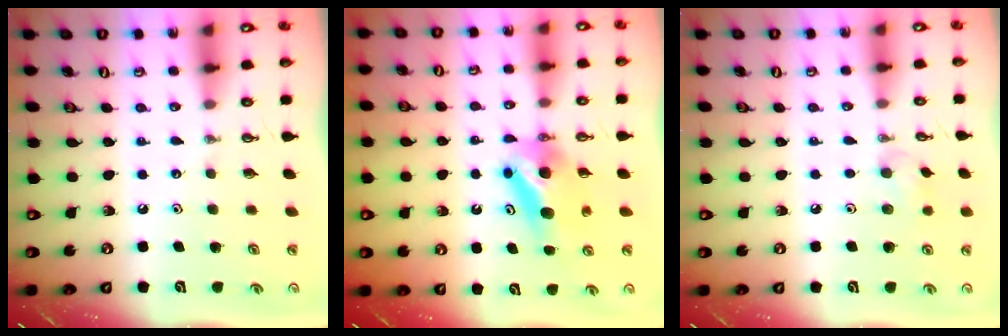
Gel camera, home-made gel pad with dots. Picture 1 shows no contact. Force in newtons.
{"total": 7.2, "press": 6.9, "slide": 2.0}
{"total": 6.6, "press": 6.6, "slide": 0.9}